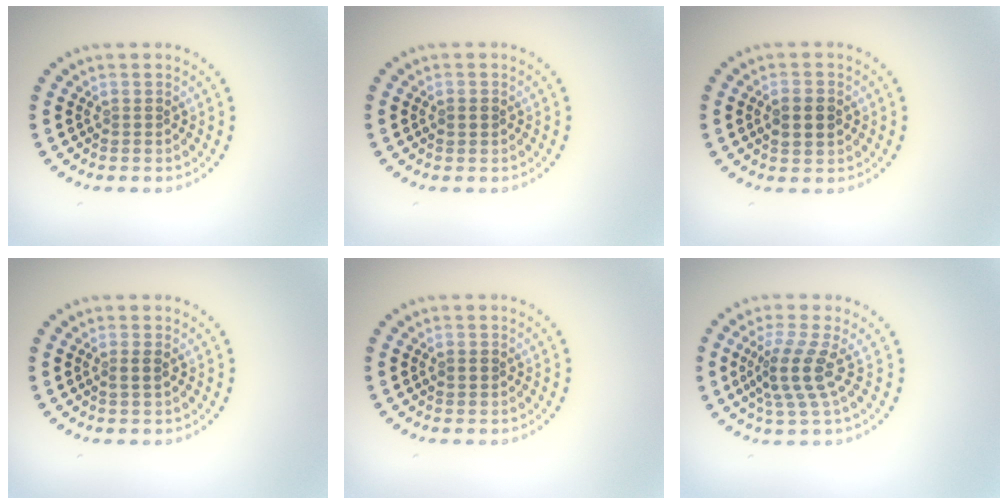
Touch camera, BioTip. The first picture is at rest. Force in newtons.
{"total": 0.9, "press": 0.9, "slide": 0.1}
{"total": 2.4, "press": 2.4, "slide": 0.1}
{"total": 1.1, "press": 0.9, "slide": 0.6}
{"total": 0.9, "press": 0.9, "slide": 0.1}
{"total": 3.8, "press": 2.8, "slide": 2.6}